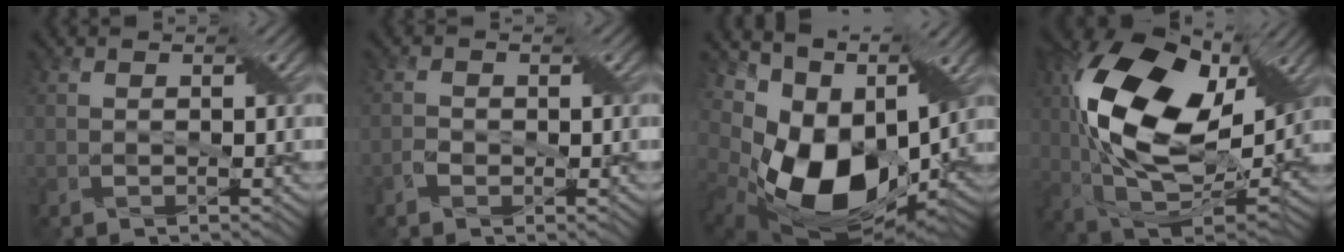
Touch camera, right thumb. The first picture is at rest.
{"total": 1.3, "force": [-0.6, 1.1, 0.4], "torque": [-0.010, 0.000, -0.015]}
{"total": 15.9, "force": [1.5, 11.2, 11.2], "torque": [-0.232, -0.030, 0.041]}
{"total": 19.9, "force": [5.1, 11.2, 15.7], "torque": [-0.326, 0.018, 0.081]}